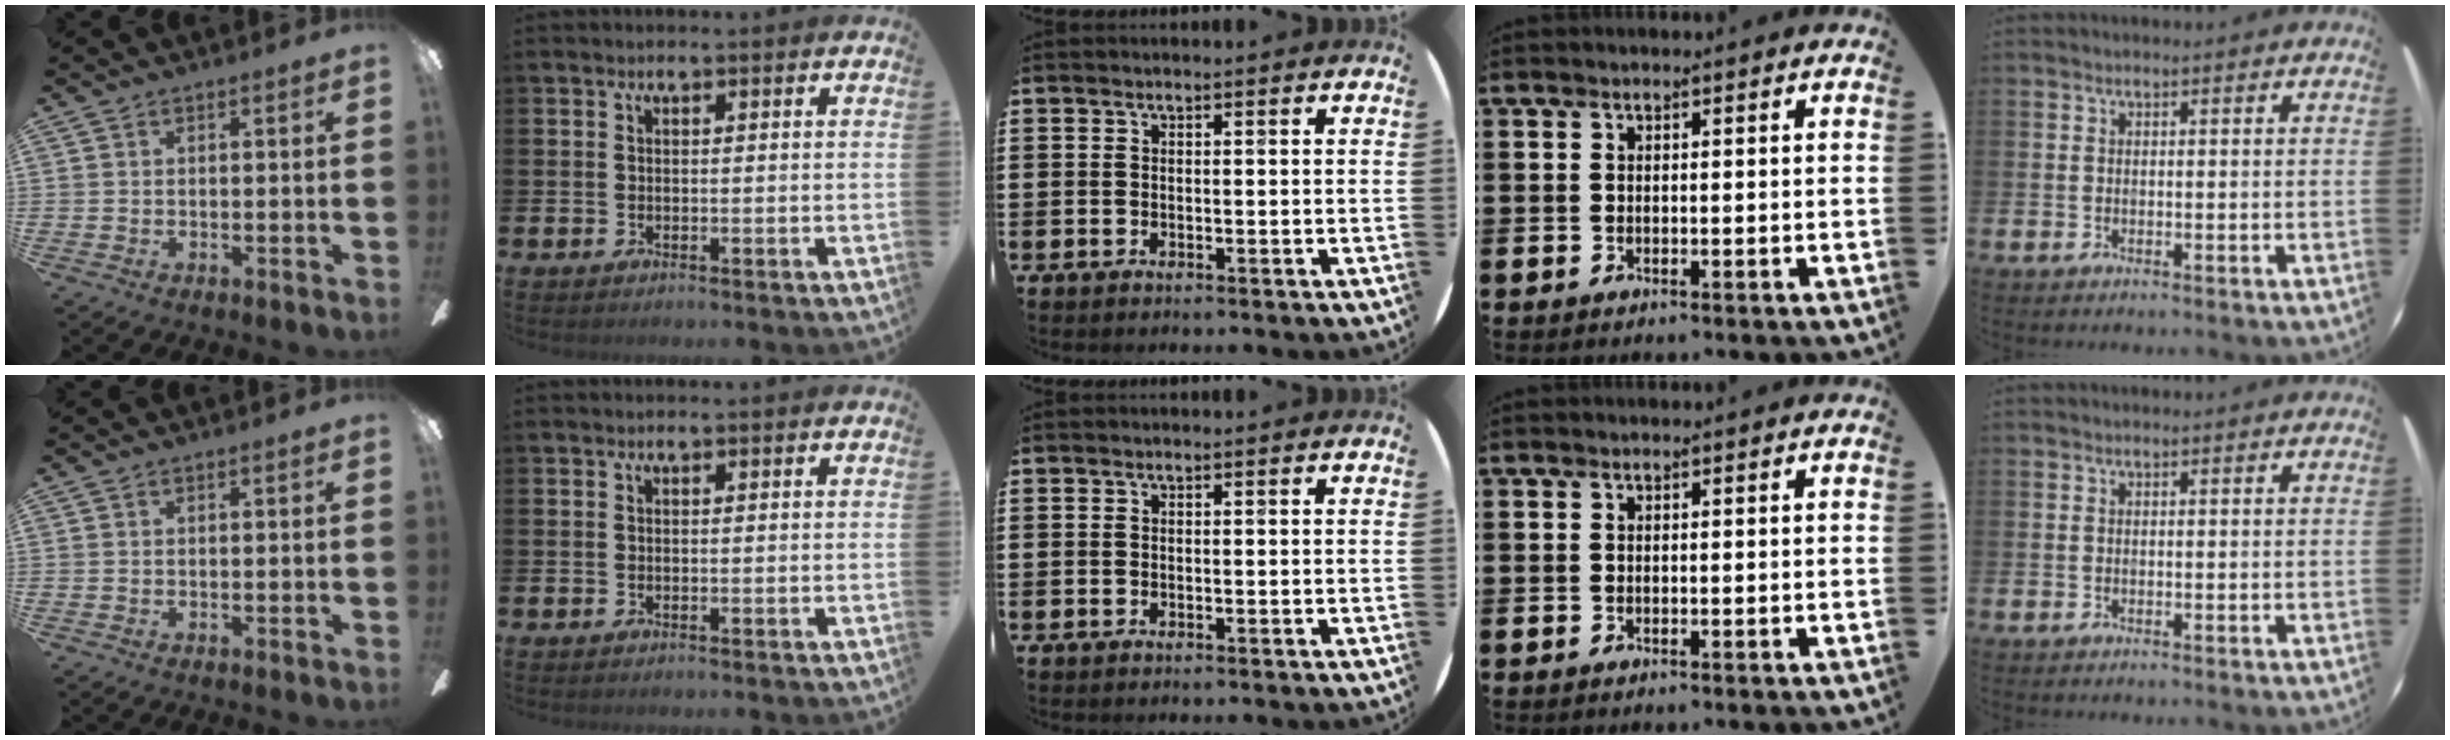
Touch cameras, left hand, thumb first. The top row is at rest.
{}